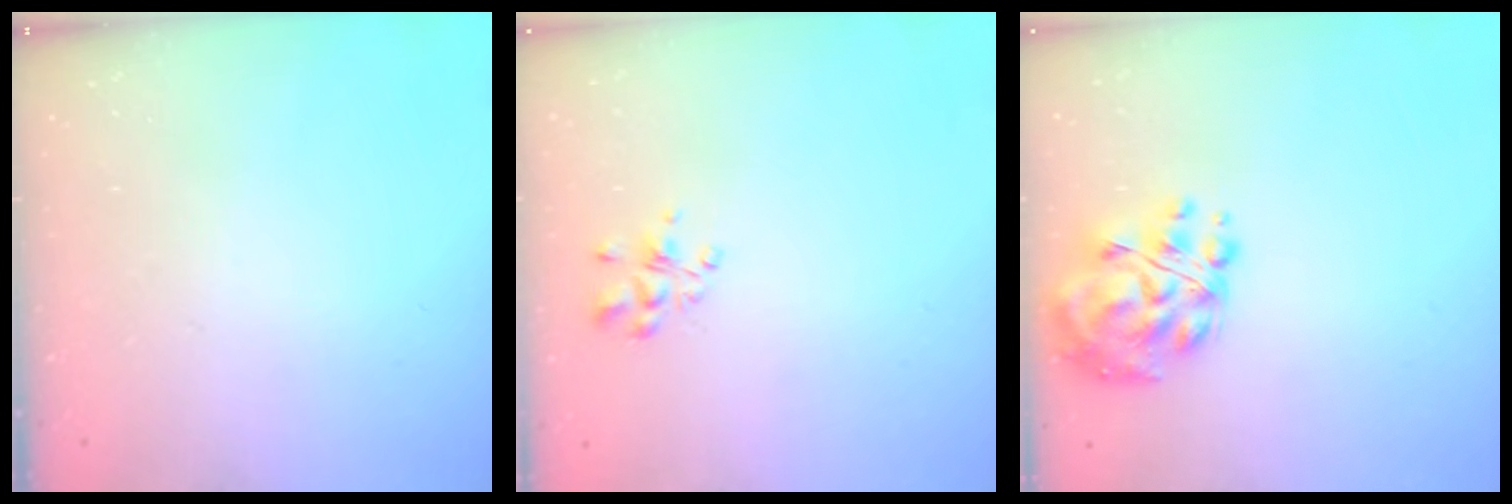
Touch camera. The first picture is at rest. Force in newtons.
{"total": 3.2, "press": 3.2, "slide": 0.6}
{"total": 12.6, "press": 12.1, "slide": 3.3}